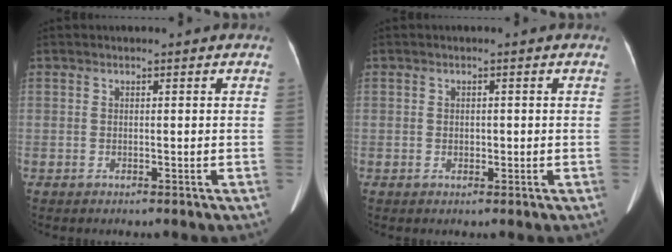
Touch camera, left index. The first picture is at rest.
{"total": 1.0, "force": [-0.2, 0.8, 0.6], "torque": [-0.013, 0.001, 0.001]}